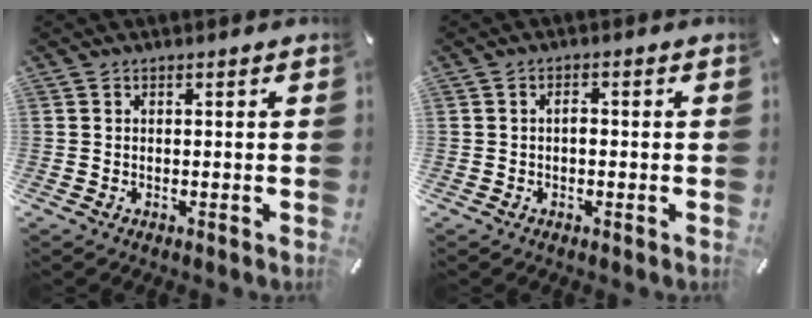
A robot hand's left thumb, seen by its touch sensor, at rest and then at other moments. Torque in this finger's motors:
{"motor_torque": [0.30, 0.23, 0.11, -0.07, 0.05]}